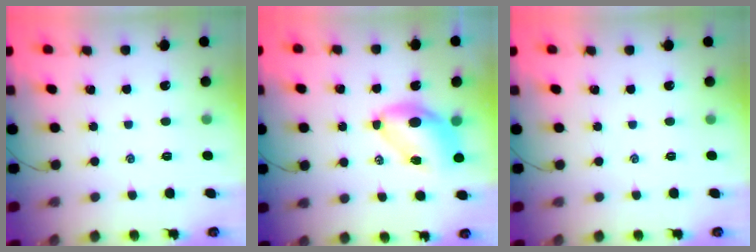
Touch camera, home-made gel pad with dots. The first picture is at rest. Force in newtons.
{"total": 7.5, "press": 7.4, "slide": 1.0}
{"total": 0.0}